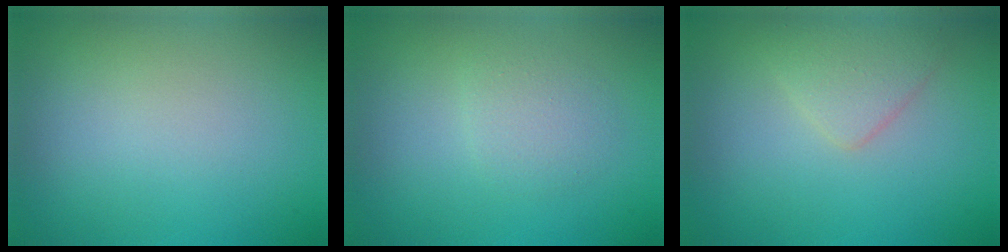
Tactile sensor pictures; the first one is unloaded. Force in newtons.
{"total": 1.7, "press": 1.7, "slide": 0.1}
{"total": 2.3, "press": 2.3, "slide": 0.1}